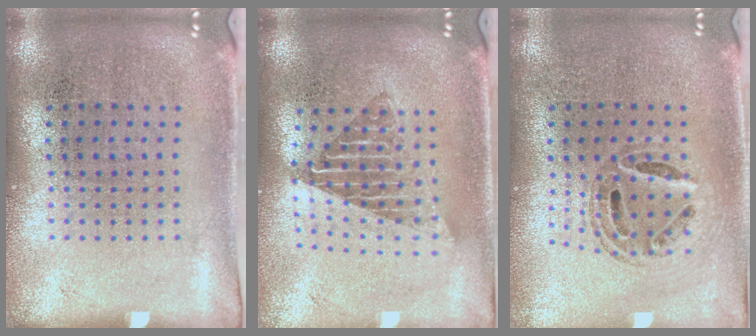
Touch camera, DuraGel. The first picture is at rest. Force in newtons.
{"total": 1.7, "press": 1.4, "slide": 1.0}
{"total": 0.6, "press": 0.6, "slide": 0.2}